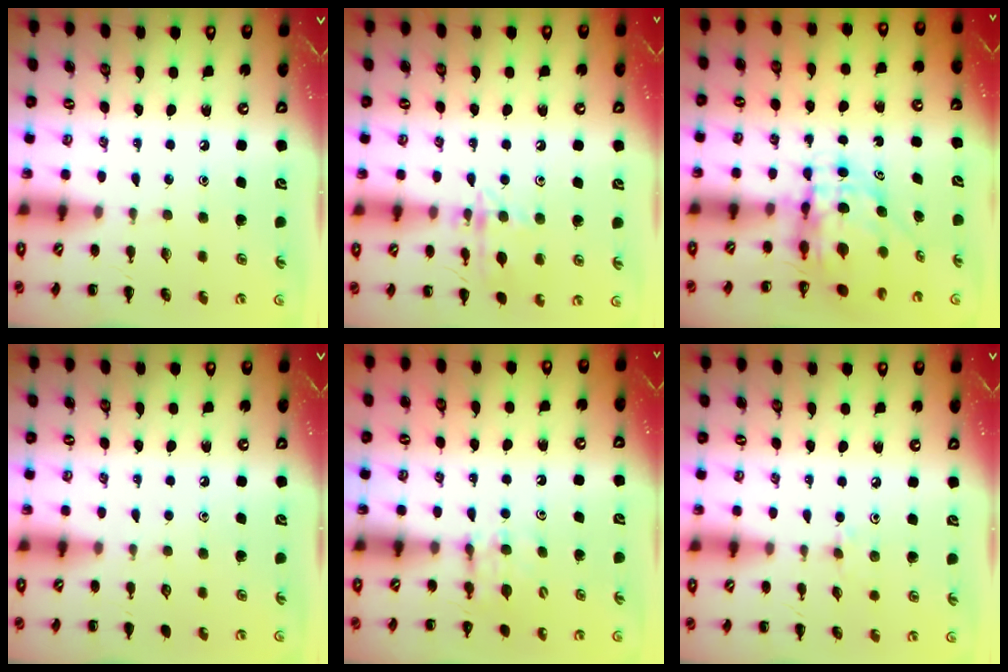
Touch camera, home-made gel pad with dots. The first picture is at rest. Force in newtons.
{"total": 11.8, "press": 11.8, "slide": 0.5}
{"total": 6.5, "press": 6.3, "slide": 1.5}
{"total": 0.0}
{"total": 6.6, "press": 6.4, "slide": 1.6}
{"total": 5.2, "press": 4.8, "slide": 1.8}